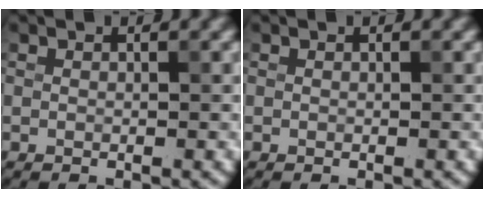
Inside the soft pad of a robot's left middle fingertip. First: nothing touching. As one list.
[{"total": 0.0}]